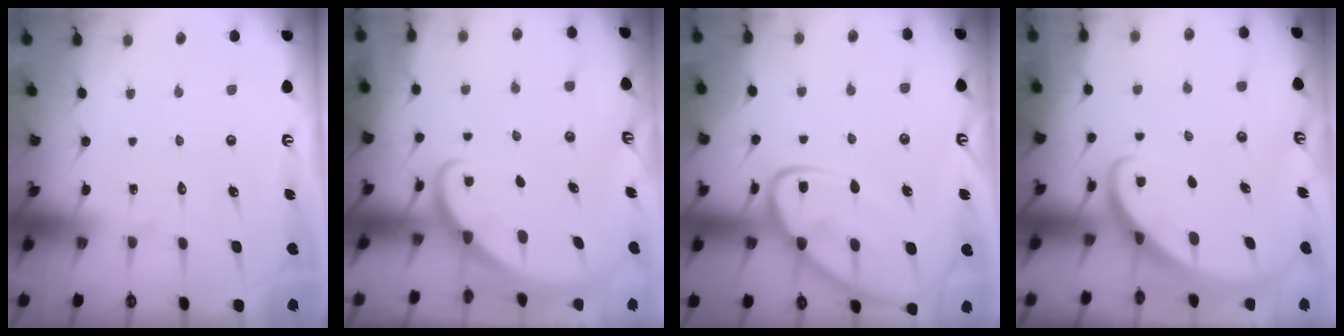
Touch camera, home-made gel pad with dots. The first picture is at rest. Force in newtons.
{"total": 1.8, "press": 1.8, "slide": 0.0}
{"total": 13.4, "press": 13.4, "slide": 1.3}
{"total": 2.6, "press": 2.6, "slide": 0.2}